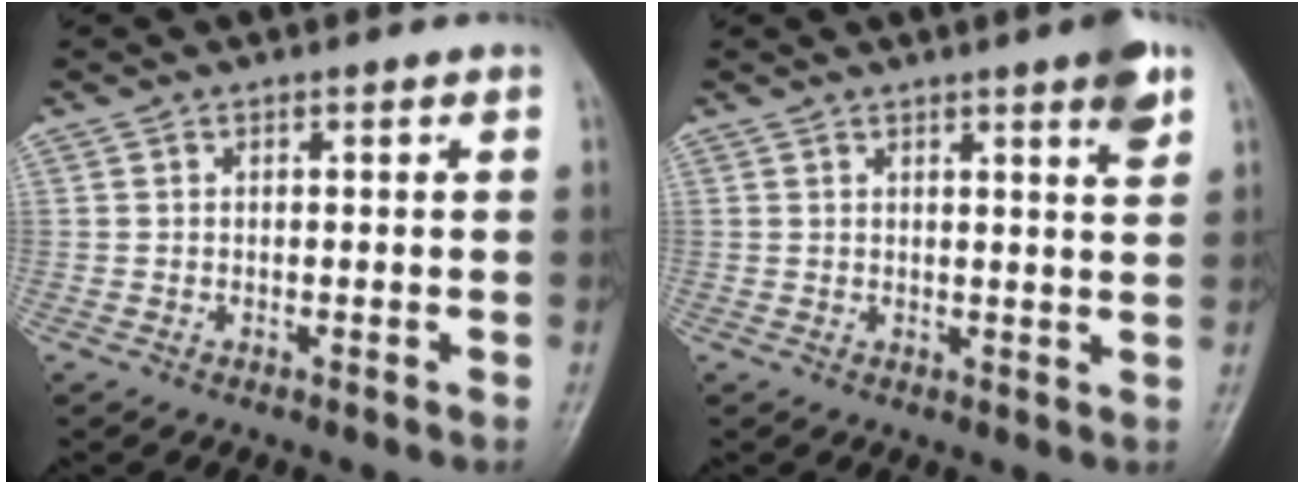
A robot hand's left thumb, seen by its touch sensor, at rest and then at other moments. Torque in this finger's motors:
{"motor_torque": [1.10, 0.78, 0.88, -0.63, 0.03]}